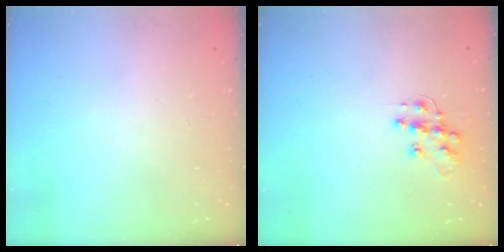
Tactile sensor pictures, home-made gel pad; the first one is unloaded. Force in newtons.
{"total": 10.7, "press": 10.7, "slide": 0.7}